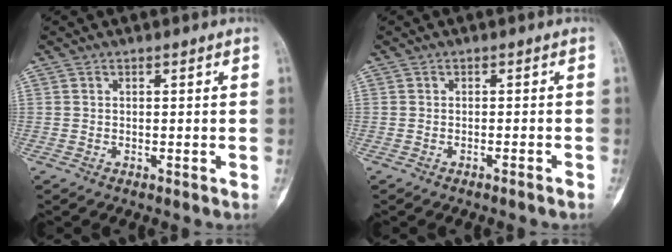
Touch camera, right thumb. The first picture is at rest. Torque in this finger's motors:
{"motor_torque": [-0.53, -0.09, -0.34, -0.27, -0.05]}